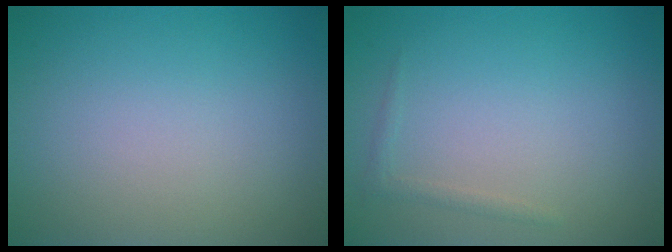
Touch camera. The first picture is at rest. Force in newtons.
{"total": 0.8, "press": 0.8, "slide": 0.1}